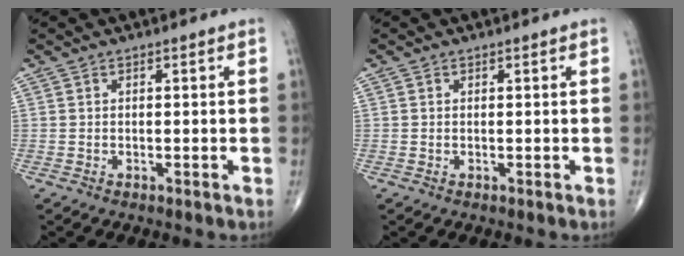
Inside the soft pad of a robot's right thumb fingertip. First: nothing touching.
{"total": 0.0}